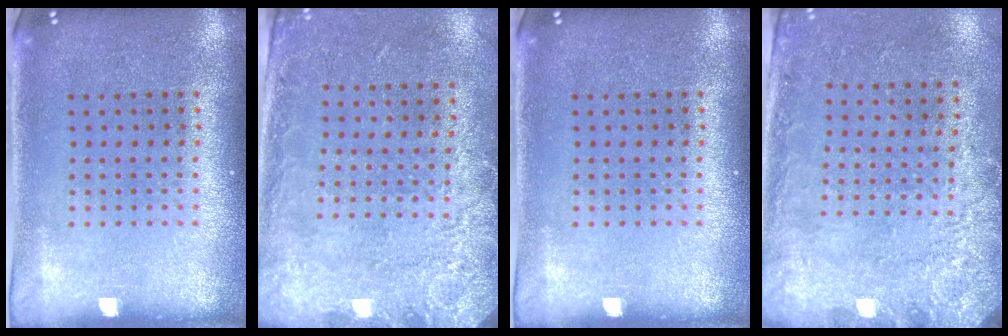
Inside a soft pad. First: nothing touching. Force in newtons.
{"total": 2.8, "press": 2.0, "slide": 1.9}
{"total": 0.0}
{"total": 2.8, "press": 2.0, "slide": 1.9}